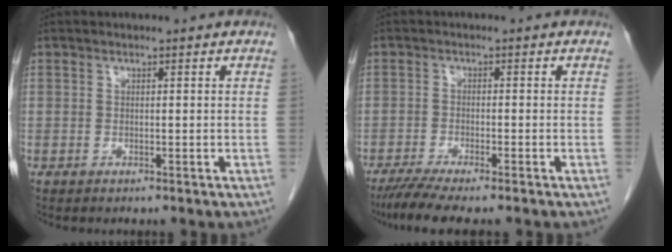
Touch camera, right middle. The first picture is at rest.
{"total": 6.0, "force": [-4.8, -0.1, 3.5], "torque": [-0.059, -0.017, -0.081]}